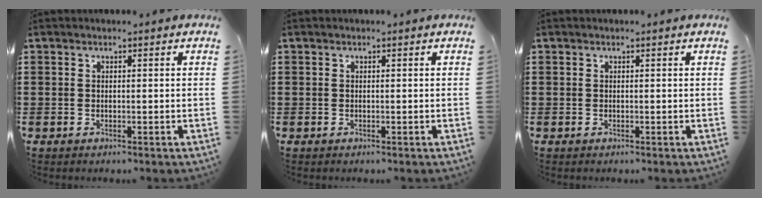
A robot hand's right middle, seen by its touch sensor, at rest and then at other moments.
{"total": 0.0}
{"total": 0.0}